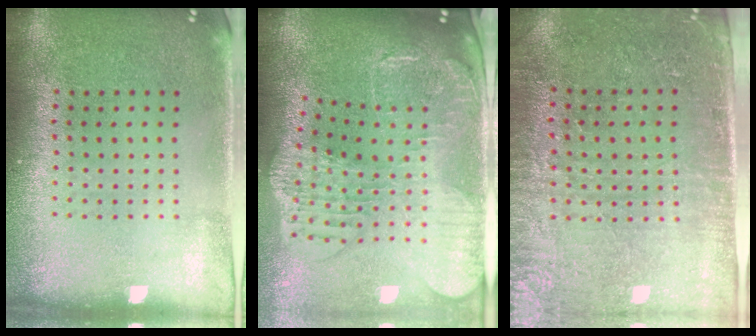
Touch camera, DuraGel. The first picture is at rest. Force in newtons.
{"total": 2.9, "press": 2.4, "slide": 1.5}
{"total": 3.3, "press": 3.0, "slide": 1.3}